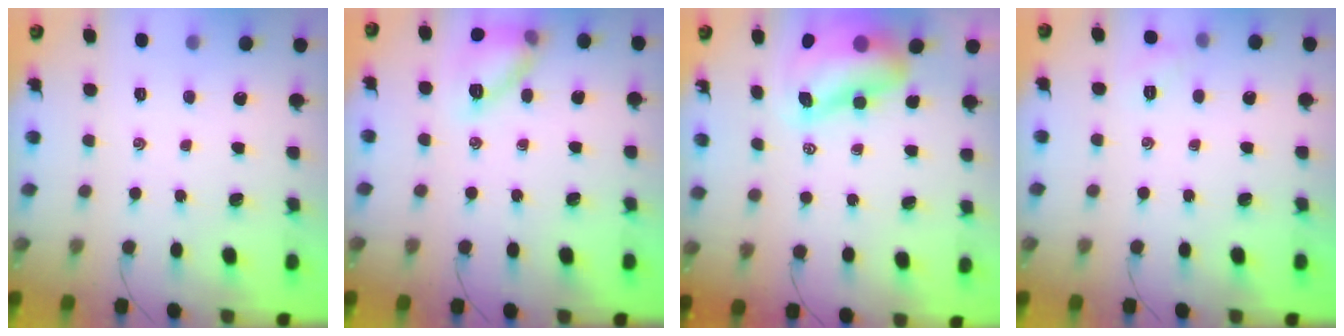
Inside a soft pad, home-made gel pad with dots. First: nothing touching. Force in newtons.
{"total": 11.9, "press": 11.9, "slide": 0.6}
{"total": 9.7, "press": 9.3, "slide": 2.8}
{"total": 5.2, "press": 4.9, "slide": 1.7}